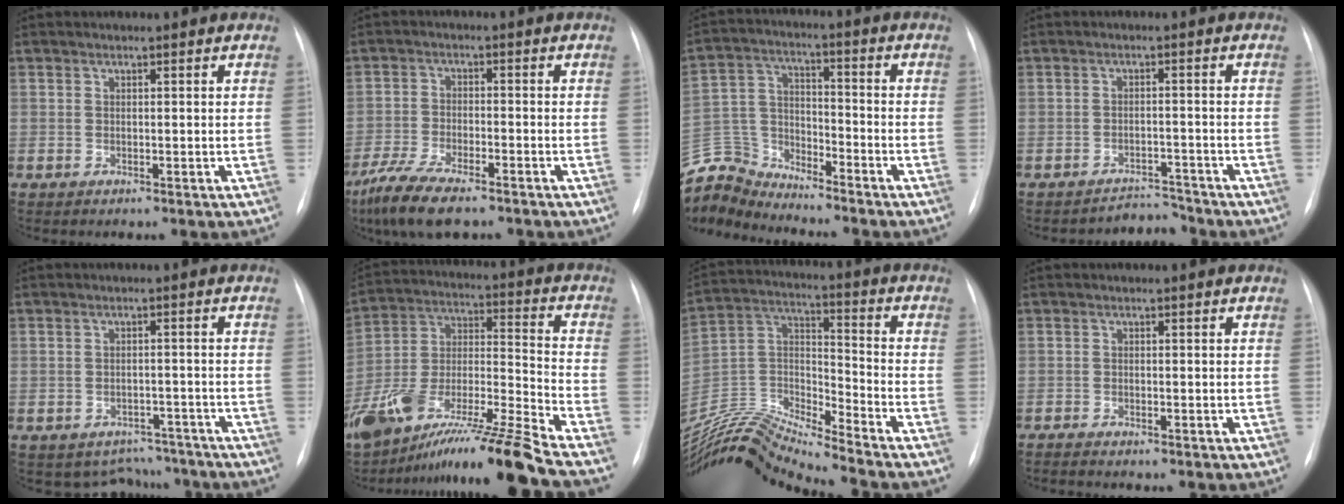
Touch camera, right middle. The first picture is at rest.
{"total": 9.5, "force": [-7.1, 2.3, 5.9], "torque": [-0.115, -0.022, -0.123]}
{"total": 10.4, "force": [-10.3, 1.2, -0.7], "torque": [0.002, 0.029, -0.207]}
{"total": 3.1, "force": [-2.9, 0.1, -1.3], "torque": [0.023, 0.005, -0.039]}
{"total": 6.0, "force": [-5.3, 2.8, -0.8], "torque": [0.022, 0.029, -0.064]}
{"total": 21.8, "force": [-17.5, -1.1, 12.9], "torque": [-0.242, -0.024, -0.319]}
{"total": 15.9, "force": [-15.4, -1.5, 3.9], "torque": [-0.072, 0.033, -0.292]}
{"total": 1.9, "force": [-1.7, 0.1, 0.8], "torque": [-0.016, -0.006, -0.023]}